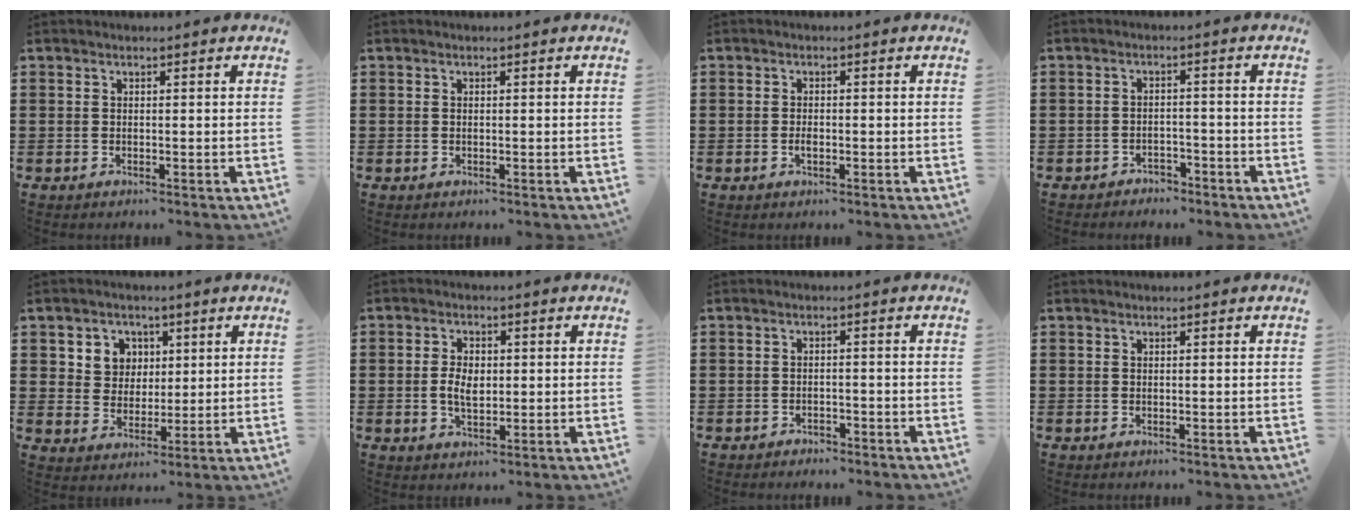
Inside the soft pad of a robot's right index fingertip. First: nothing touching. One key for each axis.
{"total": 0.0}
{"total": 1.4, "fx": -0.5, "fy": 0.6, "fz": 1.1, "tx": -0.022, "ty": -0.002, "tz": -0.008}
{"total": 2.3, "fx": -2.2, "fy": 0.7, "fz": 0.0, "tx": -0.008, "ty": 0.002, "tz": -0.049}
{"total": 5.1, "fx": 1.8, "fy": 4.7, "fz": 0.8, "tx": -0.034, "ty": 0.013, "tz": 0.029}
{"total": 4.0, "fx": -0.1, "fy": 2.3, "fz": 3.2, "tx": -0.055, "ty": 0.005, "tz": -0.004}
{"total": 1.6, "fx": -1.6, "fy": 0.4, "fz": 0.0, "tx": -0.006, "ty": 0.002, "tz": -0.035}
{"total": 0.0}